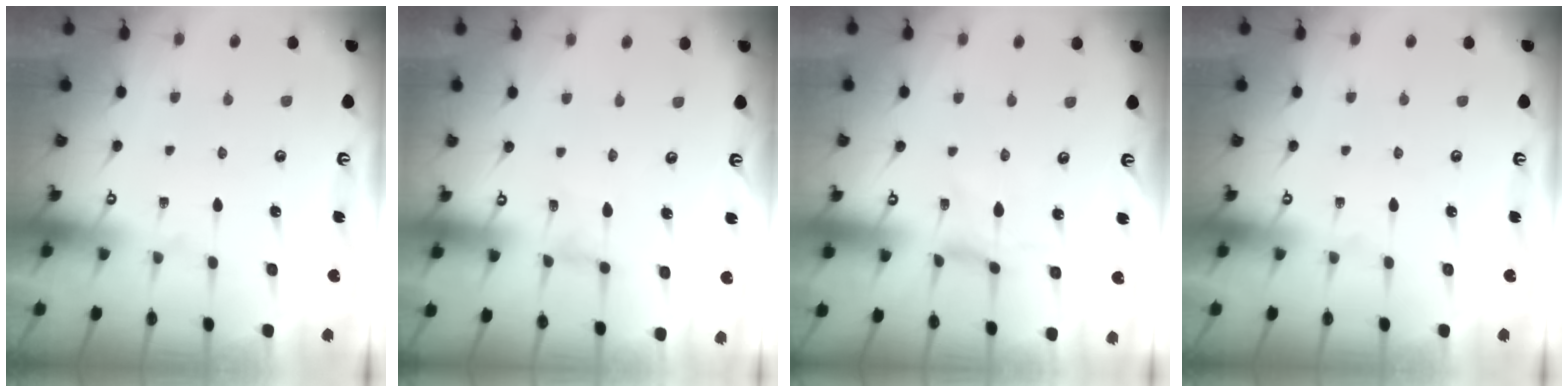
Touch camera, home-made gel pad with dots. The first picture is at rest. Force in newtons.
{"total": 0.0}
{"total": 0.0}
{"total": 0.0}